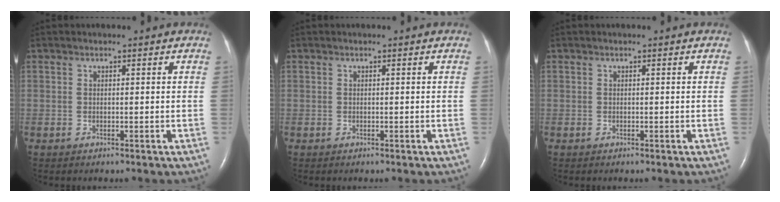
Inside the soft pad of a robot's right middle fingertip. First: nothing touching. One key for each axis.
{"total": 0.0}
{"total": 0.0}